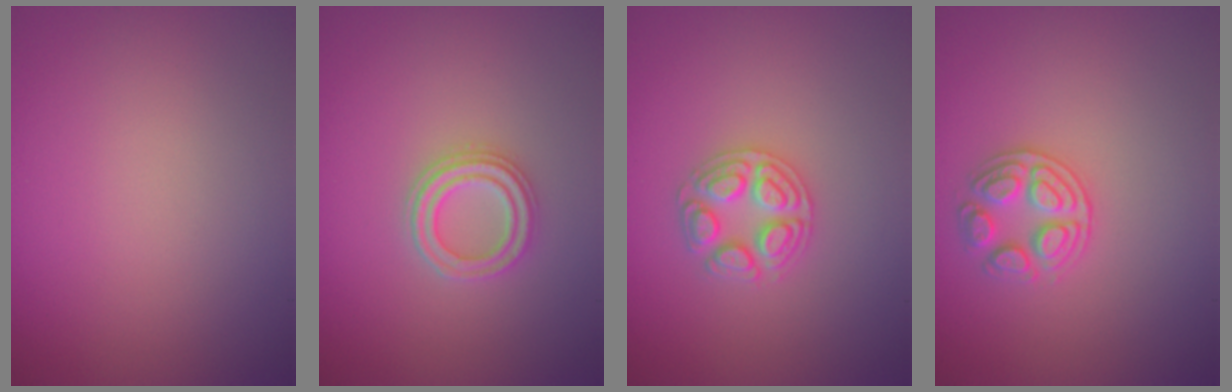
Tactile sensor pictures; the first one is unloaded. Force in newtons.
{"total": 2.5, "press": 2.4, "slide": 0.7}
{"total": 2.9, "press": 2.8, "slide": 0.4}
{"total": 2.8, "press": 2.7, "slide": 0.7}